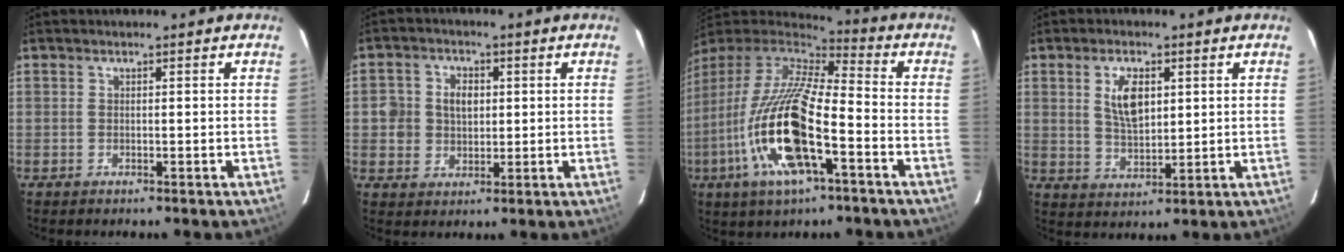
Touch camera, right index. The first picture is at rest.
{"total": 5.8, "force": [0.4, 5.3, 2.5], "torque": [-0.049, 0.017, 0.007]}
{"total": 22.5, "force": [-8.4, 6.9, 19.7], "torque": [-0.387, -0.040, -0.167]}
{"total": 6.9, "force": [2.2, 3.4, 5.6], "torque": [-0.101, 0.003, 0.046]}